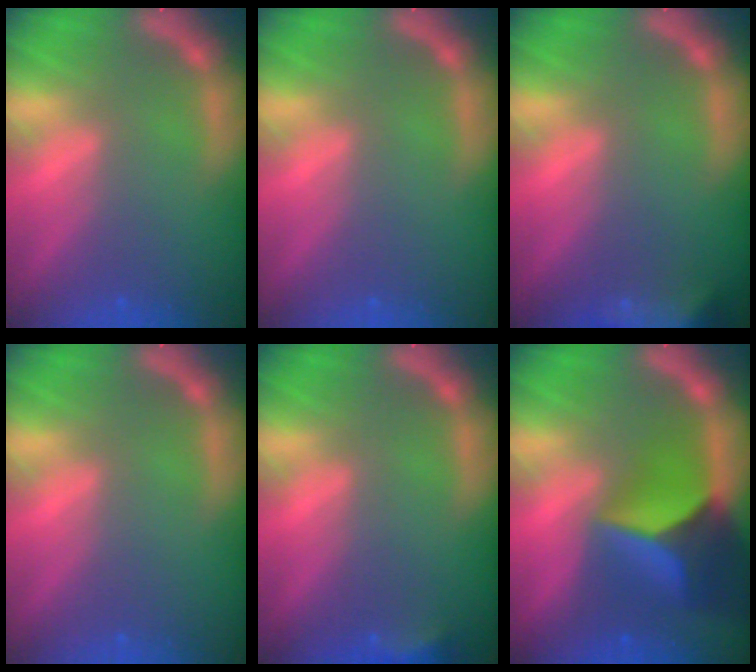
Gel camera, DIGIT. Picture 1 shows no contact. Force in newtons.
{"total": 0.0}
{"total": 9.0}
{"total": 0.0}
{"total": 2.4}
{"total": 10.0}